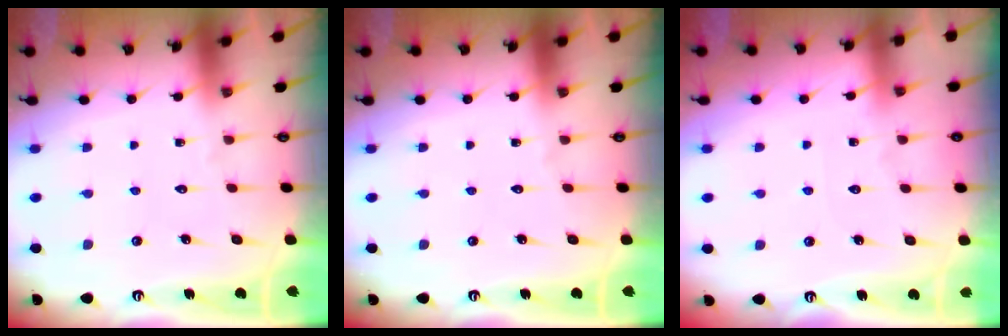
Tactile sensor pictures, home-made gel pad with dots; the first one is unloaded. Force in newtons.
{"total": 0.0}
{"total": 3.5, "press": 3.5, "slide": 0.5}